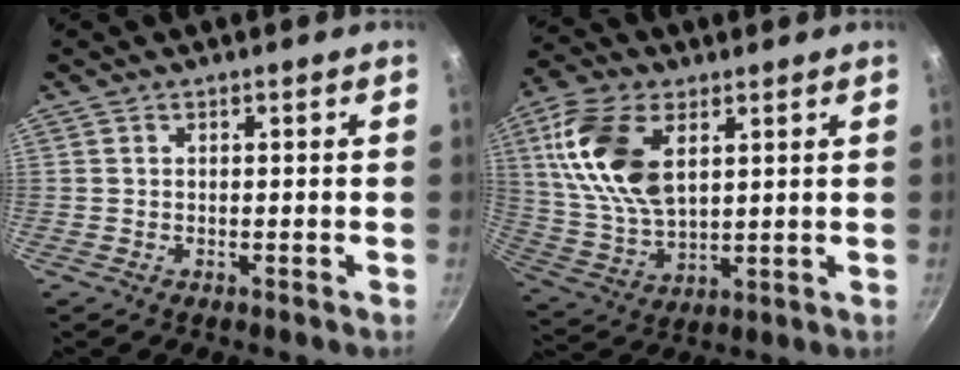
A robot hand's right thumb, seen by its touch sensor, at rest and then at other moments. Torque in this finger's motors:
{"motor_torque": [1.21, 2.36, 1.80, 0.31, 0.21]}